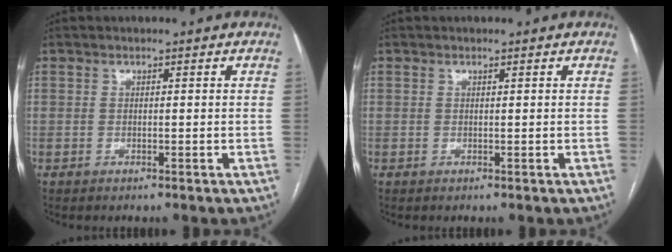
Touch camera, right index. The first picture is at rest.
{"total": 0.0}